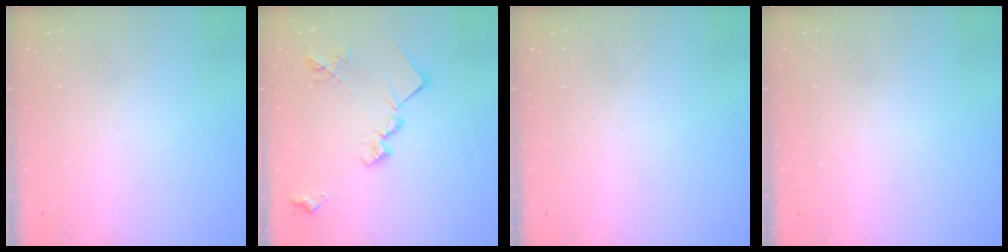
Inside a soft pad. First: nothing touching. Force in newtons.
{"total": 16.9, "press": 16.9, "slide": 0.7}
{"total": 0.0}
{"total": 0.0}